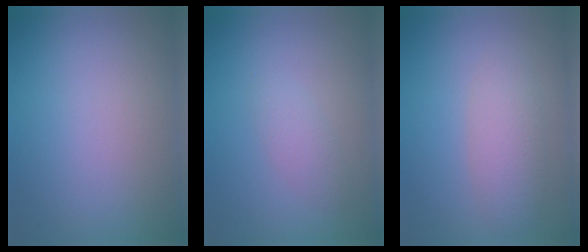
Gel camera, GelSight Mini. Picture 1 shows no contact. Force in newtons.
{"total": 1.4, "press": 1.4, "slide": 0.1}
{"total": 2.7, "press": 2.7, "slide": 0.2}